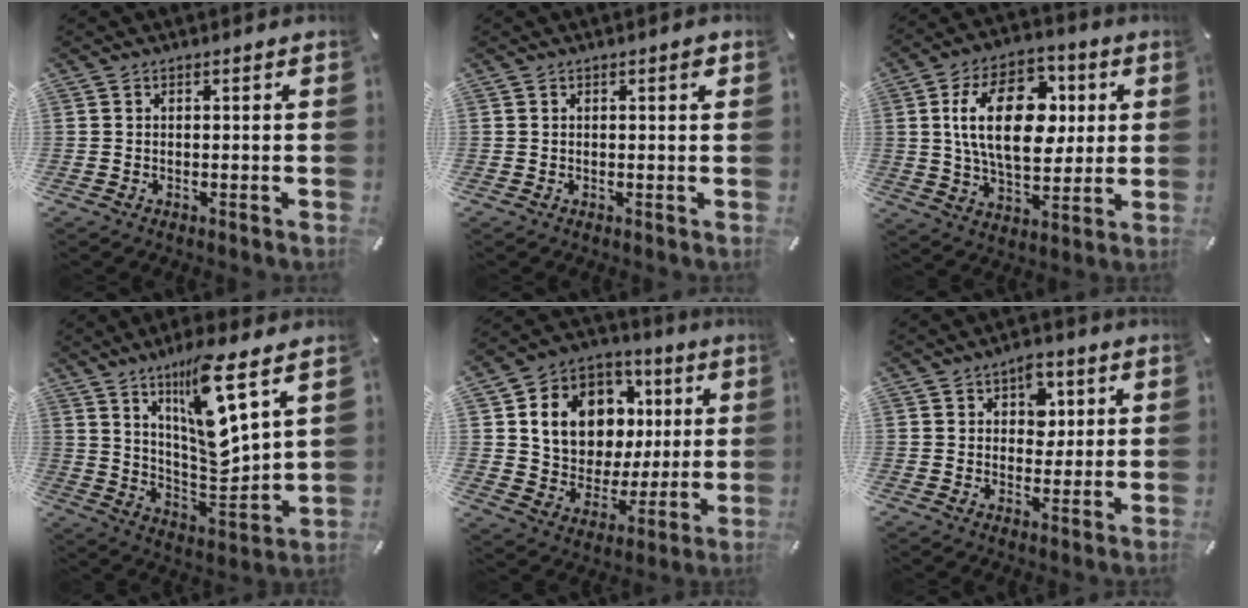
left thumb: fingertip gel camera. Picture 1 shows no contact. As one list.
[{"total": 1.1, "force": [0.5, 0.2, 1.0], "torque": [-0.019, 0.003, 0.007]}, {"total": 19.8, "force": [3.8, 12.1, 15.1], "torque": [-0.271, 0.013, 0.064]}, {"total": 15.7, "force": [10.1, 3.5, 11.5], "torque": [-0.198, -0.069, 0.164]}, {"total": 14.2, "force": [3.5, 11.9, 6.8], "torque": [-0.116, -0.013, 0.078]}, {"total": 6.0, "force": [2.2, 4.6, 3.0], "torque": [-0.025, -0.006, 0.030]}]